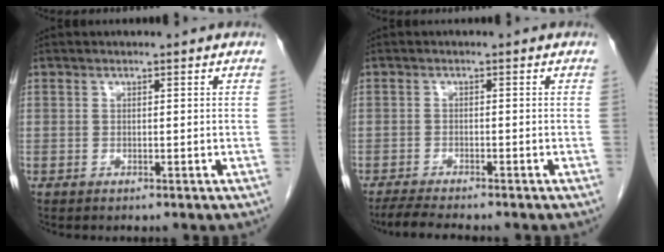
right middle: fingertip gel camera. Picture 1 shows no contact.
{"total": 5.1, "force": [-4.4, 0.3, 2.5], "torque": [-0.042, -0.016, -0.073]}